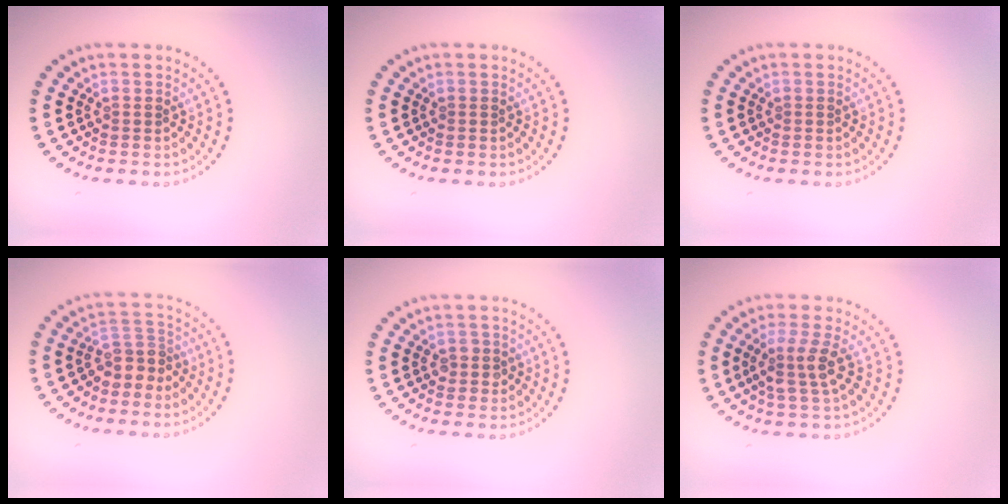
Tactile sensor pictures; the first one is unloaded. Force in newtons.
{"total": 0.0}
{"total": 0.0}
{"total": 2.6, "press": 2.1, "slide": 1.7}
{"total": 1.3, "press": 1.2, "slide": 0.6}
{"total": 2.7, "press": 2.2, "slide": 1.5}